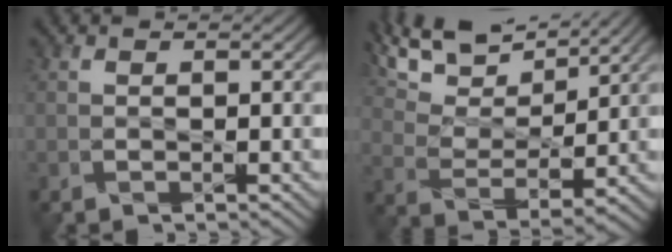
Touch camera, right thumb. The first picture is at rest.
{"total": 12.2, "force": [9.7, 3.9, 6.3], "torque": [-0.158, 0.009, 0.161]}